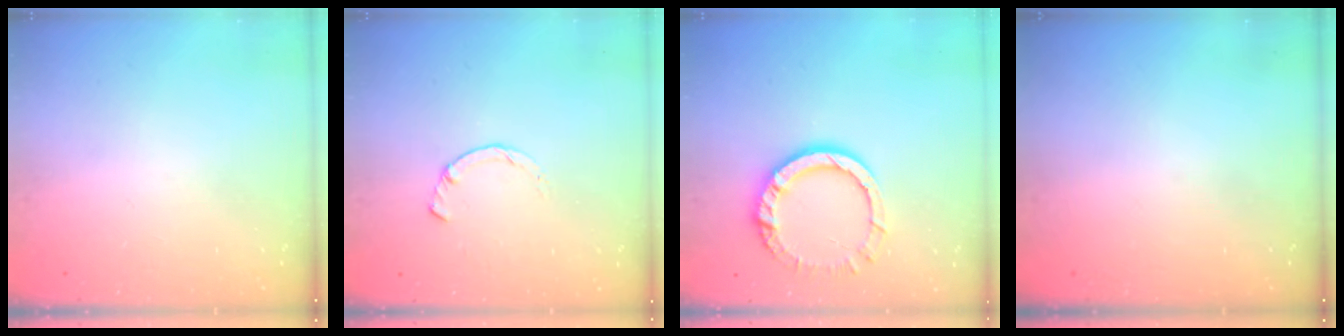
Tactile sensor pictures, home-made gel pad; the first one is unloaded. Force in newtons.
{"total": 2.3, "press": 2.3, "slide": 0.1}
{"total": 11.6, "press": 11.6, "slide": 1.2}
{"total": 0.0}